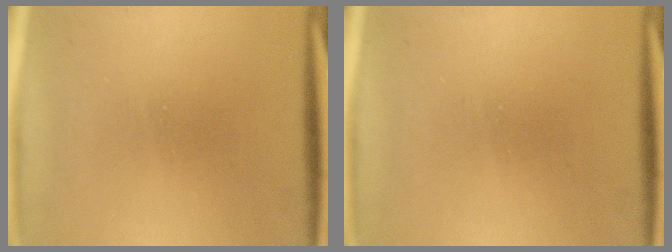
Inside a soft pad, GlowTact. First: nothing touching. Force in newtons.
{"total": 0.0}